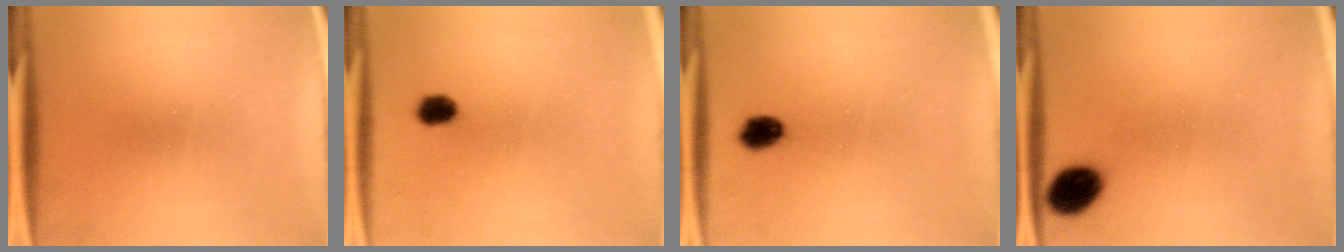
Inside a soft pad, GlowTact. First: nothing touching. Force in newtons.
{"total": 2.6}
{"total": 4.2}
{"total": 7.1}